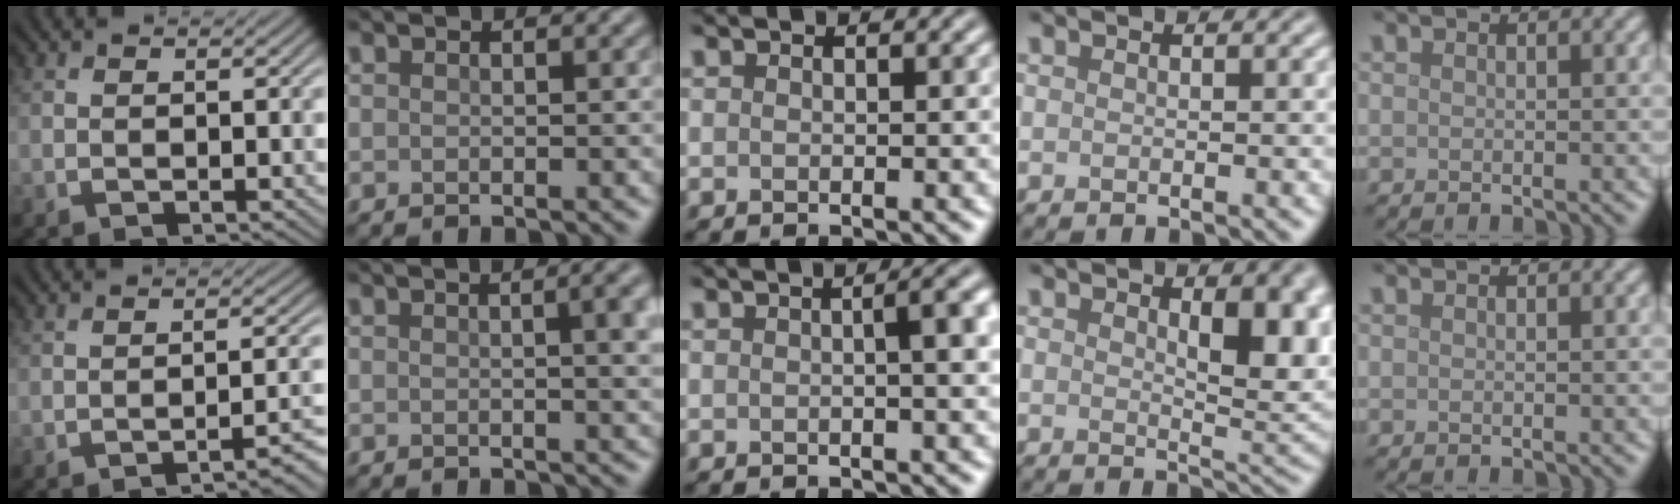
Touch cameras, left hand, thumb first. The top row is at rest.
{"thumb": {"total": 4.6, "force": [-3.0, 0.8, 3.3], "torque": [-0.034, 0.012, -0.053]}, "index": {"total": 5.3, "force": [0.7, 2.2, 4.8], "torque": [-0.025, 0.018, 0.005]}, "middle": {"total": 4.6, "force": [0.5, 1.4, 4.3], "torque": [-0.040, 0.021, 0.001]}, "ring": {"total": 5.8, "force": [1.8, 2.5, 5.0], "torque": [-0.063, -0.007, 0.034]}}